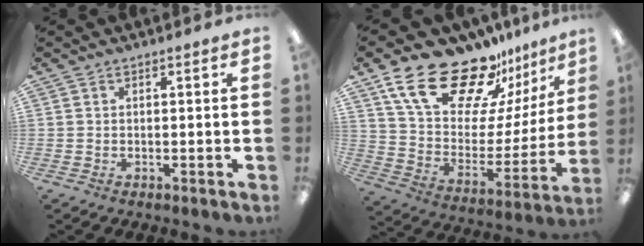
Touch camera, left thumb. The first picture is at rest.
{"total": 23.2, "force": [18.0, 10.1, 10.7], "torque": [-0.181, -0.121, 0.319]}